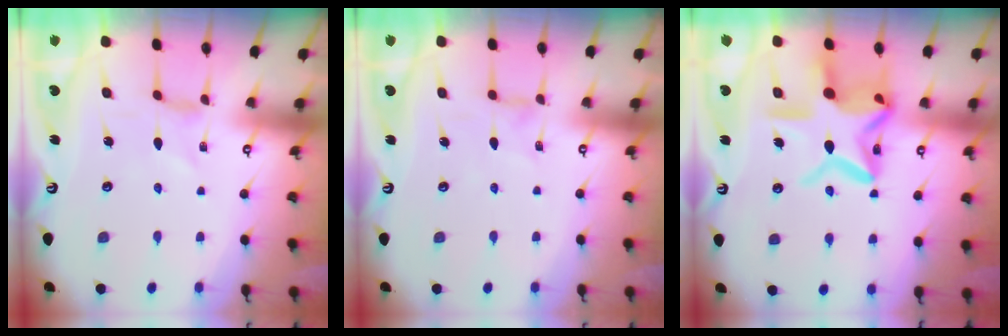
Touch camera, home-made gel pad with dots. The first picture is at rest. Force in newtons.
{"total": 1.2, "press": 1.1, "slide": 0.3}
{"total": 18.6, "press": 18.5, "slide": 1.5}